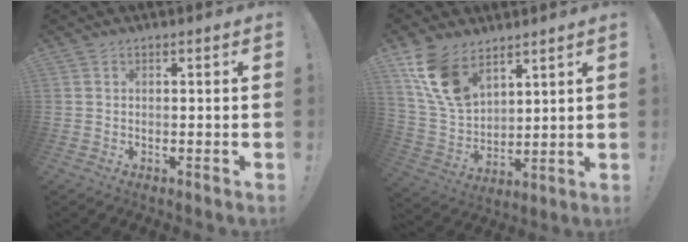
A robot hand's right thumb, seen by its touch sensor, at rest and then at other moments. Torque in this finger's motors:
{"motor_torque": [-0.34, 1.12, 0.38, 0.56, 0.13]}